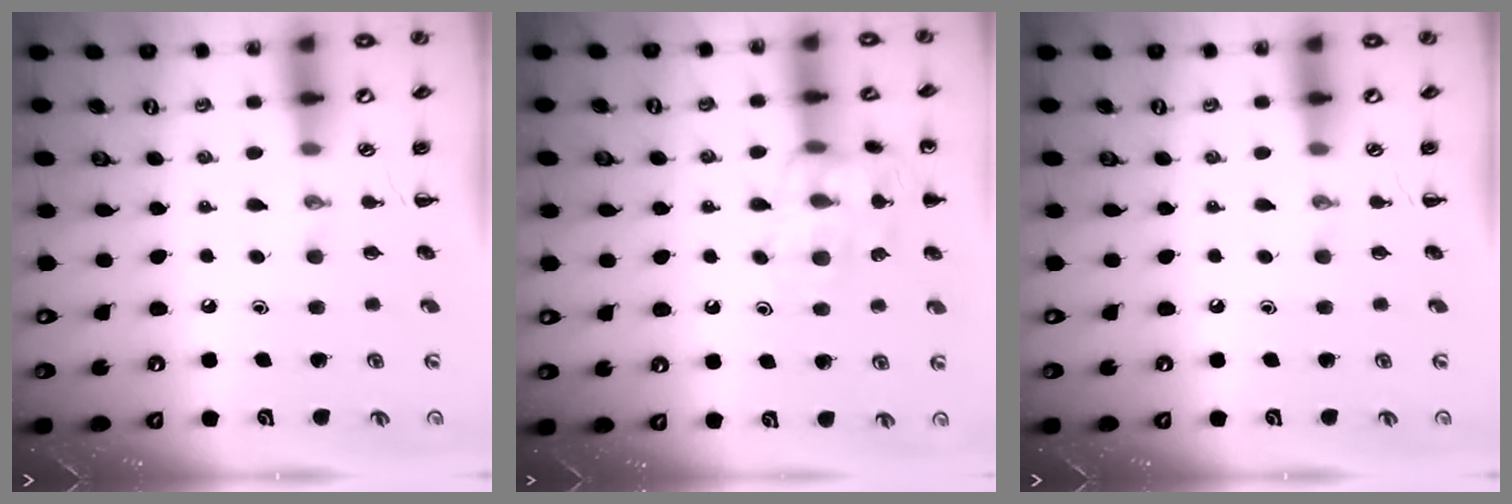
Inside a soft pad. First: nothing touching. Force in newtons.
{"total": 14.6, "press": 14.5, "slide": 1.5}
{"total": 0.0}